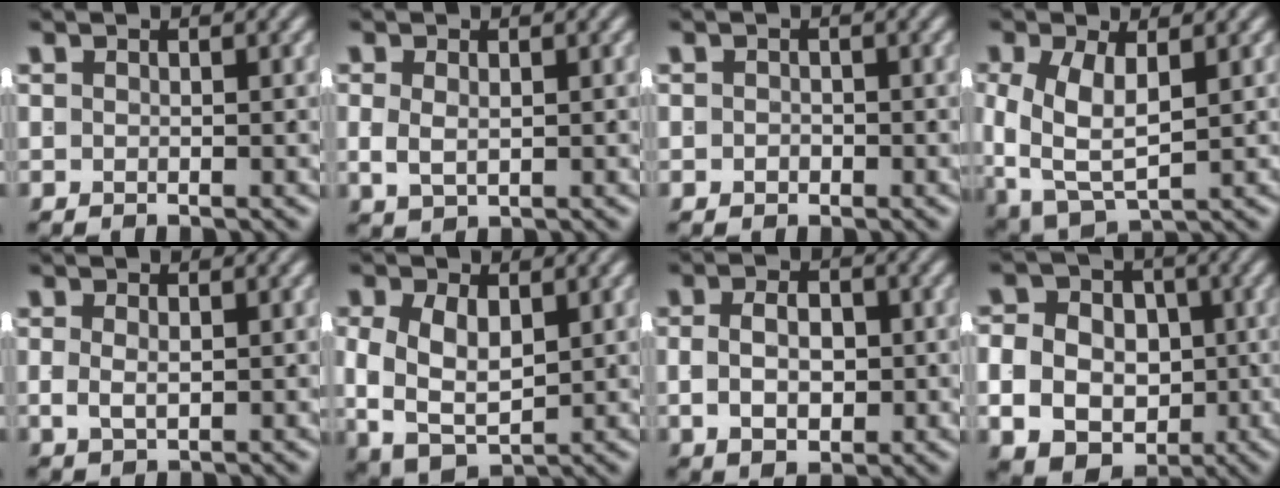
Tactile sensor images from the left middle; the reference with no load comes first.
{"total": 1.8, "force": [0.3, 1.2, 1.4], "torque": [-0.034, -0.006, 0.017]}
{"total": 1.0, "force": [-0.4, 0.9, 0.2], "torque": [-0.006, 0.000, -0.007]}
{"total": 6.9, "force": [-0.6, 5.1, 4.6], "torque": [-0.107, -0.034, 0.009]}
{"total": 1.4, "force": [0.2, 0.7, 1.2], "torque": [-0.026, -0.004, 0.013]}
{"total": 8.3, "force": [-0.3, 6.6, 5.1], "torque": [-0.117, -0.020, 0.004]}
{"total": 4.7, "force": [-0.3, 2.9, 3.6], "torque": [-0.048, 0.000, -0.001]}
{"total": 10.9, "force": [-1.9, 9.3, 5.2], "torque": [-0.093, -0.035, -0.022]}